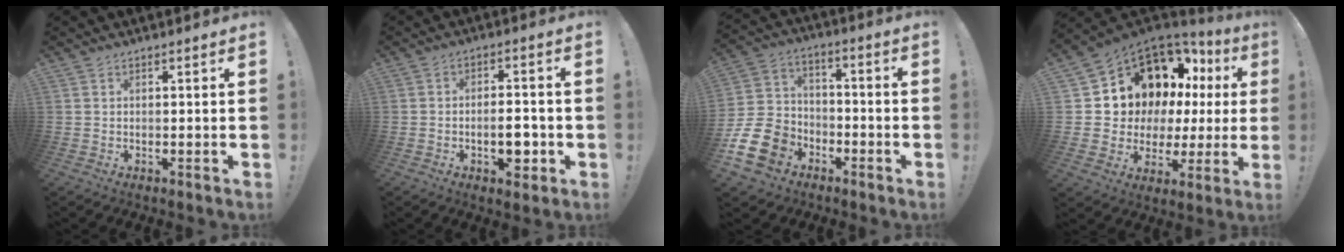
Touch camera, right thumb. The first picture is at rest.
{"total": 6.6, "force": [-2.0, 3.5, 5.2], "torque": [-0.067, 0.012, -0.031]}
{"total": 16.7, "force": [-7.9, 12.6, 7.5], "torque": [-0.143, 0.049, -0.135]}
{"total": 11.9, "force": [7.1, 7.6, 5.8], "torque": [-0.095, -0.072, 0.144]}